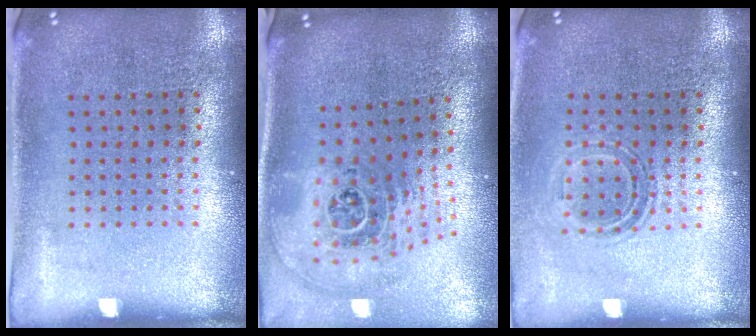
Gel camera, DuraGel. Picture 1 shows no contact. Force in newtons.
{"total": 2.9, "press": 2.0, "slide": 2.1}
{"total": 1.3, "press": 1.1, "slide": 0.7}